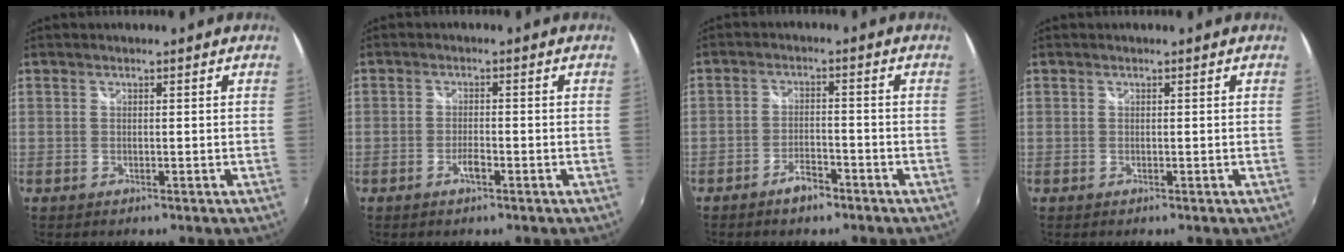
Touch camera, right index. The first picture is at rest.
{"total": 2.1, "force": [-1.2, 0.6, 1.5], "torque": [-0.035, -0.001, -0.025]}
{"total": 4.1, "force": [-3.1, 1.4, 2.3], "torque": [-0.056, 0.004, -0.049]}
{"total": 0.0}